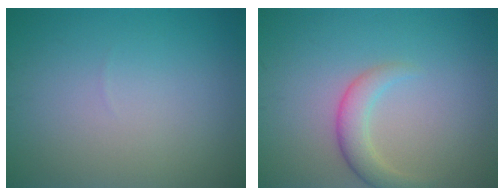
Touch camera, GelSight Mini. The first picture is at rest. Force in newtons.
{"total": 2.7, "press": 2.7, "slide": 0.2}